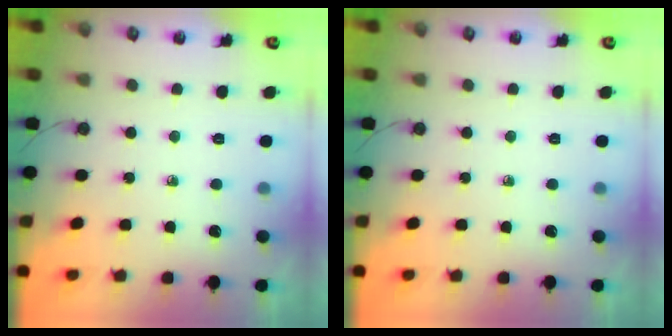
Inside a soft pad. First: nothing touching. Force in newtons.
{"total": 0.0}